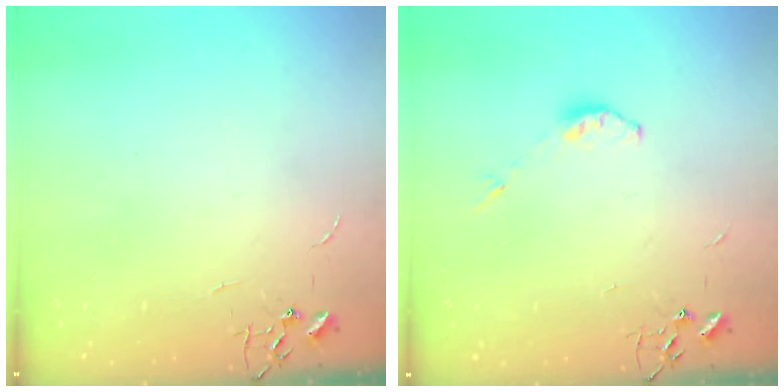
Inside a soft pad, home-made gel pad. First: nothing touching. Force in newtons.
{"total": 3.3, "press": 3.3, "slide": 0.5}